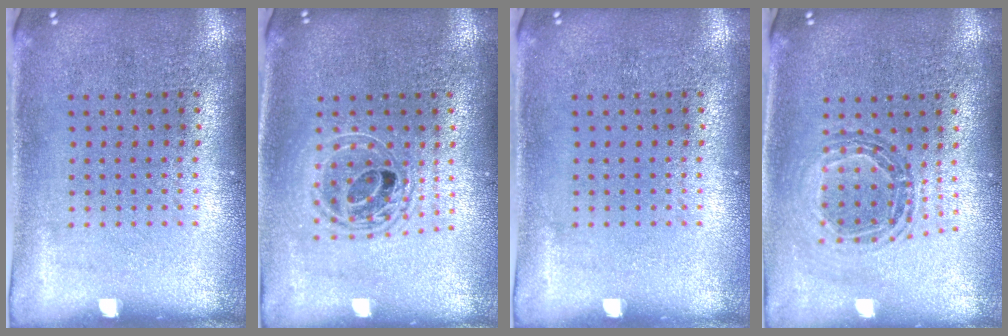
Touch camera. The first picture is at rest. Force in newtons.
{"total": 1.7, "press": 1.4, "slide": 1.0}
{"total": 0.0}
{"total": 0.8, "press": 0.8, "slide": 0.1}